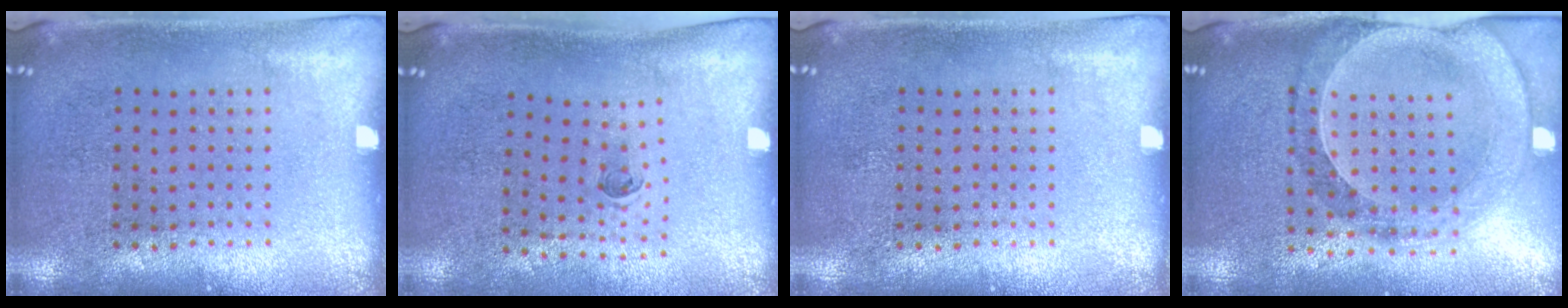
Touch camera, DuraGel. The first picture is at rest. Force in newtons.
{"total": 0.5, "press": 0.3, "slide": 0.4}
{"total": 0.0}
{"total": 1.0, "press": 0.9, "slide": 0.2}